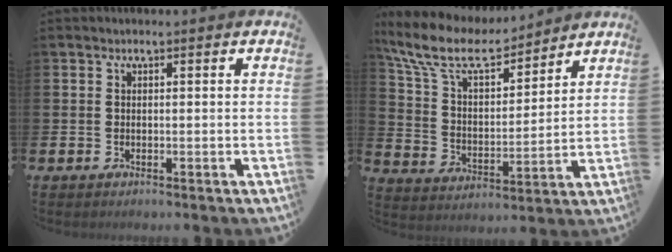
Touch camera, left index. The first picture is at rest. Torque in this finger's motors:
{"motor_torque": [1.21, -0.93, 0.43, 0.21]}